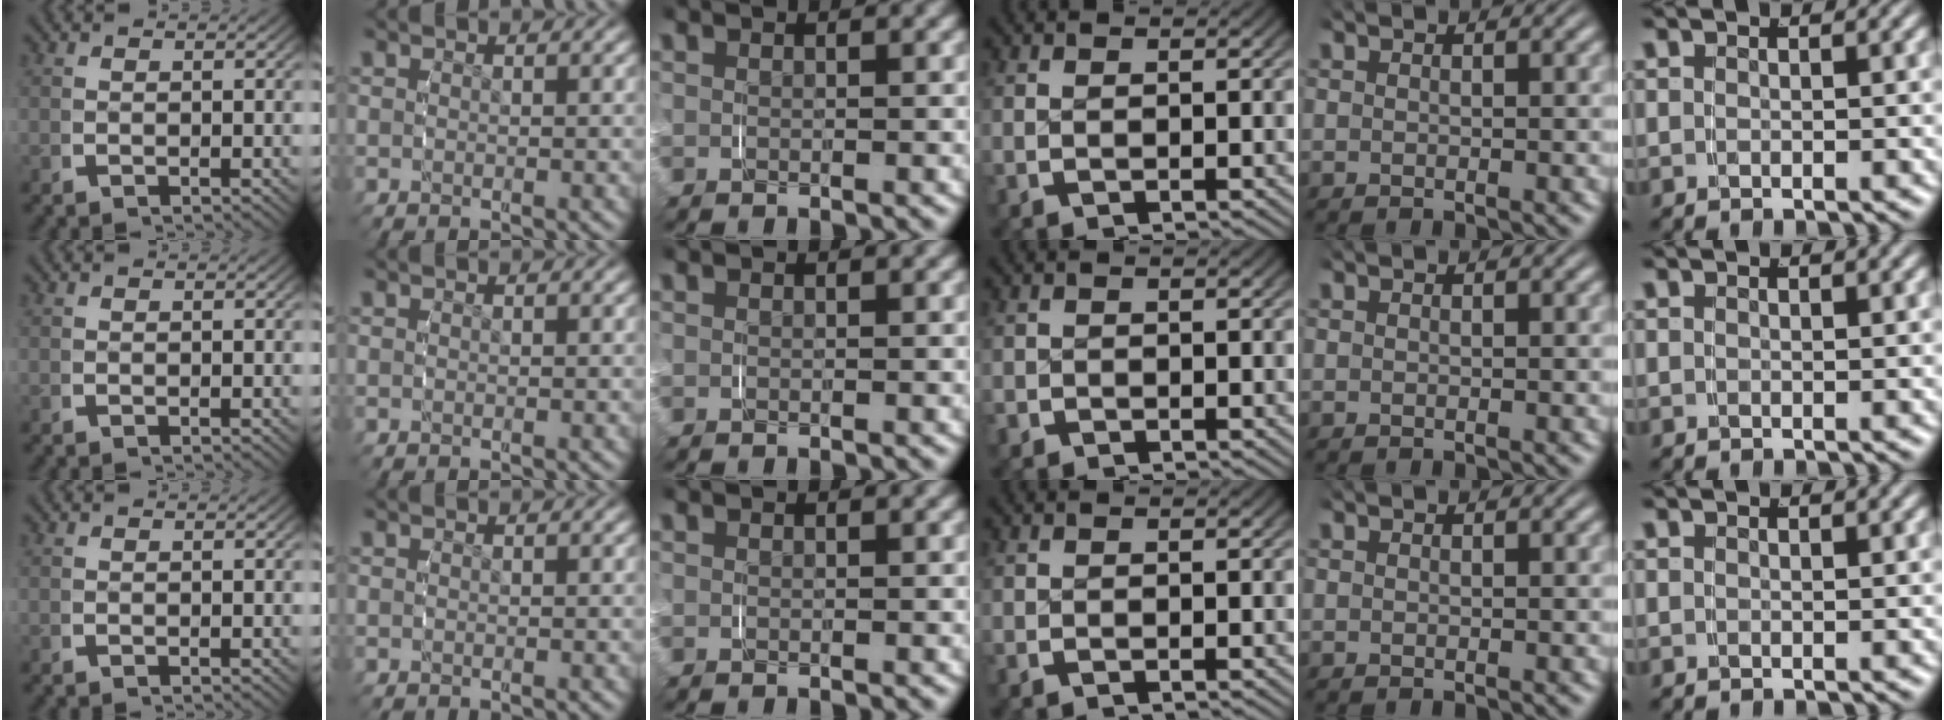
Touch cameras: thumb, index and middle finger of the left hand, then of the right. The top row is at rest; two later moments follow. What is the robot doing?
{"motion": "grasp_and_lifting", "object": "ribbon"}